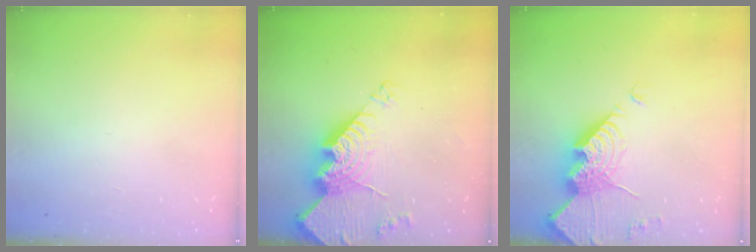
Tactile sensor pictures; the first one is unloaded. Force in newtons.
{"total": 20.2, "press": 20.1, "slide": 2.1}
{"total": 16.2, "press": 16.1, "slide": 1.4}